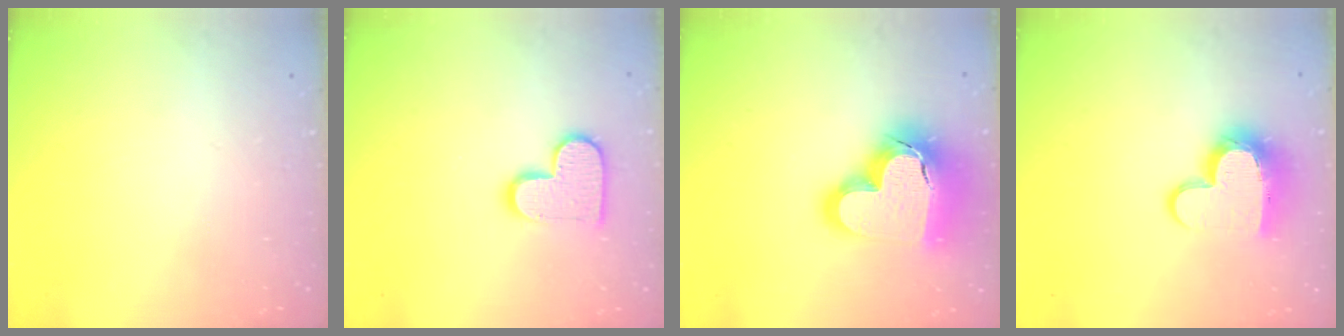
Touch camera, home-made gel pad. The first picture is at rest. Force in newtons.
{"total": 11.9, "press": 11.9, "slide": 0.6}
{"total": 22.8, "press": 22.6, "slide": 2.2}
{"total": 13.0, "press": 13.0, "slide": 1.2}